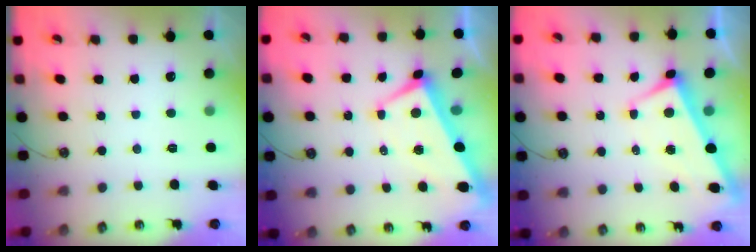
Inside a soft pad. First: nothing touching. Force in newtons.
{"total": 1.7, "press": 1.5, "slide": 0.8}
{"total": 2.9, "press": 2.8, "slide": 0.9}